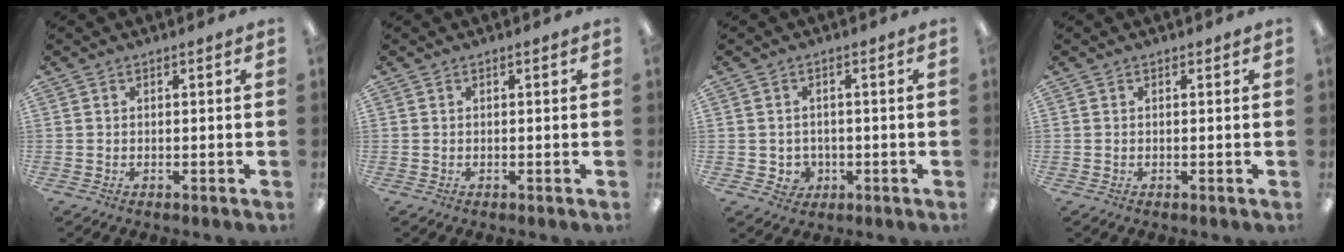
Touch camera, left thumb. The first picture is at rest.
{"total": 0.0}
{"total": 3.6, "force": [-0.3, 3.5, 0.8], "torque": [-0.010, 0.004, -0.005]}
{"total": 0.0}